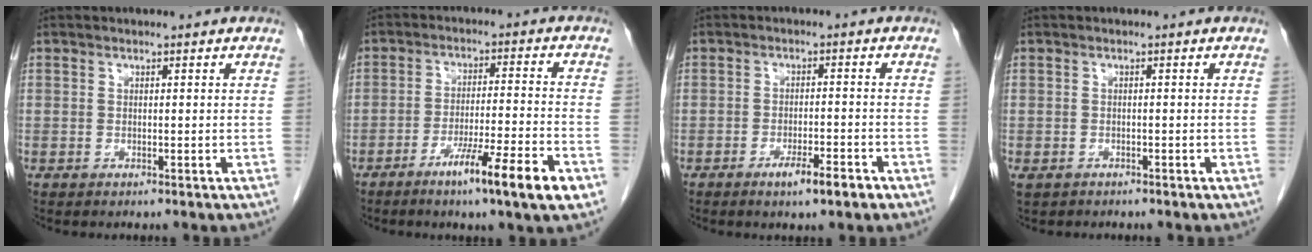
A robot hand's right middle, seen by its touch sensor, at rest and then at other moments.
{"total": 10.5, "force": [-5.7, -0.7, 8.7], "torque": [-0.138, -0.018, -0.094]}
{"total": 4.3, "force": [-2.7, 0.6, 3.3], "torque": [-0.052, -0.002, -0.040]}
{"total": 2.2, "force": [-1.7, 1.3, 0.6], "torque": [-0.013, -0.001, -0.023]}